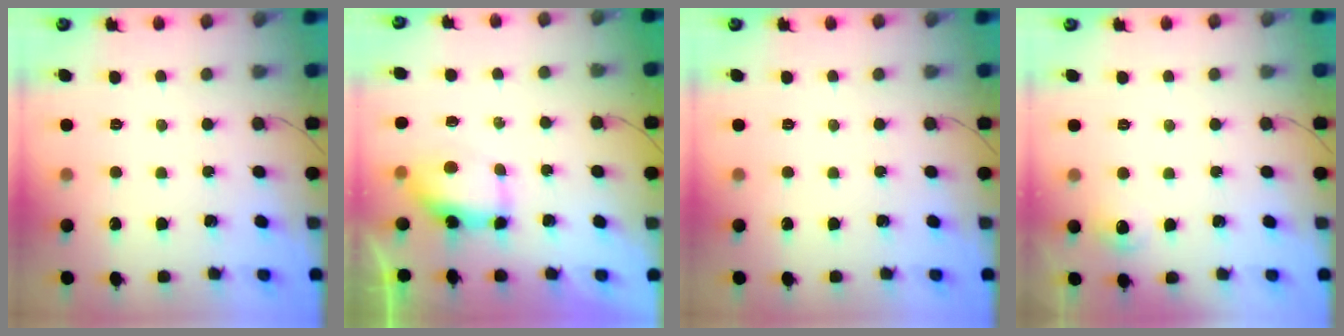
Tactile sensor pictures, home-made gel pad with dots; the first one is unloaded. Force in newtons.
{"total": 9.0, "press": 8.1, "slide": 3.9}
{"total": 0.0}
{"total": 11.9, "press": 5.2, "slide": 10.7}